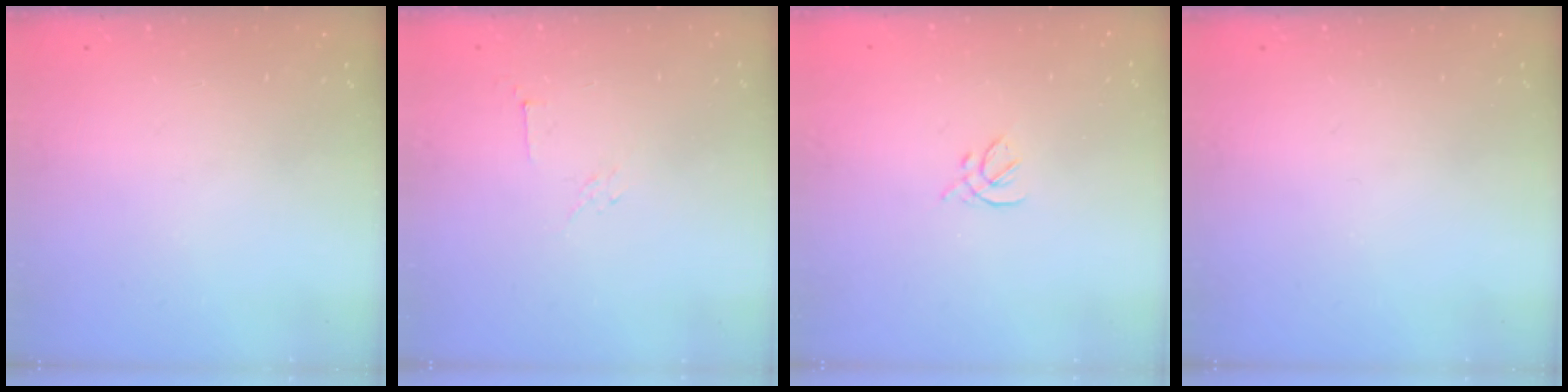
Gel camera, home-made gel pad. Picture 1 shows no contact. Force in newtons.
{"total": 2.9, "press": 2.8, "slide": 0.8}
{"total": 2.0, "press": 1.9, "slide": 0.7}
{"total": 0.0}